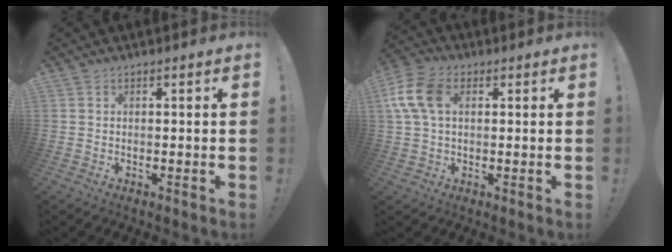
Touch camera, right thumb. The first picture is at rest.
{"total": 11.5, "force": [2.7, 7.4, 8.3], "torque": [-0.171, 0.009, 0.052]}